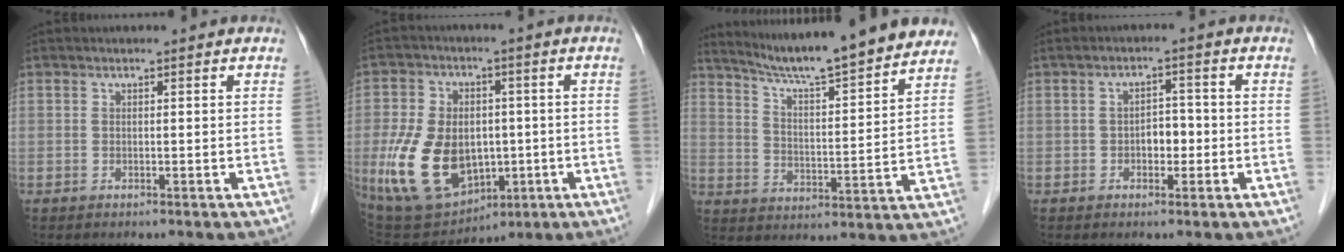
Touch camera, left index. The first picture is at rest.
{"total": 14.7, "force": [-2.4, 9.9, 10.6], "torque": [-0.219, 0.000, -0.018]}
{"total": 17.9, "force": [16.1, 0.2, 7.9], "torque": [-0.125, -0.004, 0.232]}
{"total": 3.1, "force": [-0.8, 1.7, 2.4], "torque": [-0.035, 0.008, -0.013]}